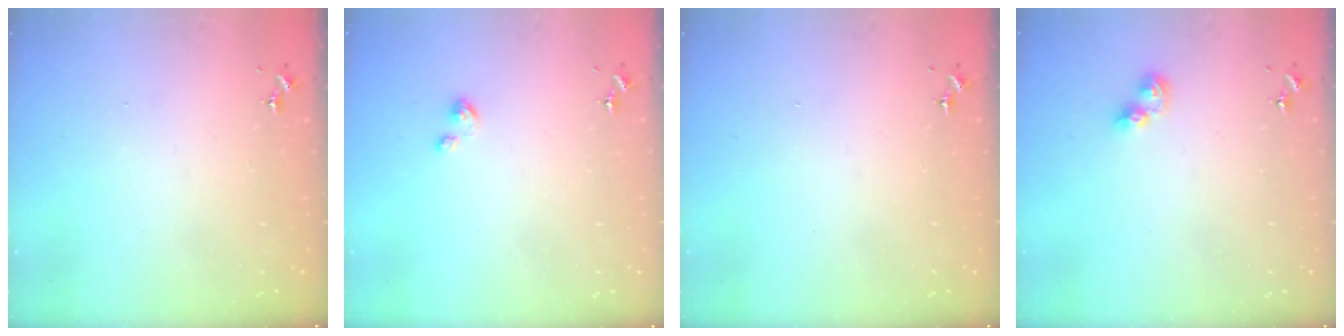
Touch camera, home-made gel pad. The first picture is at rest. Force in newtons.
{"total": 4.3, "press": 4.2, "slide": 0.3}
{"total": 0.0}
{"total": 5.9, "press": 5.9, "slide": 0.2}